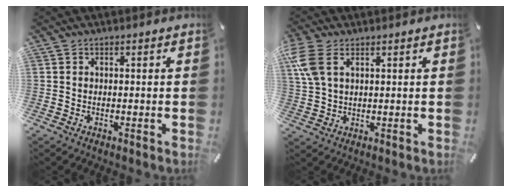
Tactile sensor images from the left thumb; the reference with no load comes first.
{"total": 7.4, "force": [3.3, 4.0, 5.3], "torque": [-0.137, -0.008, 0.059]}